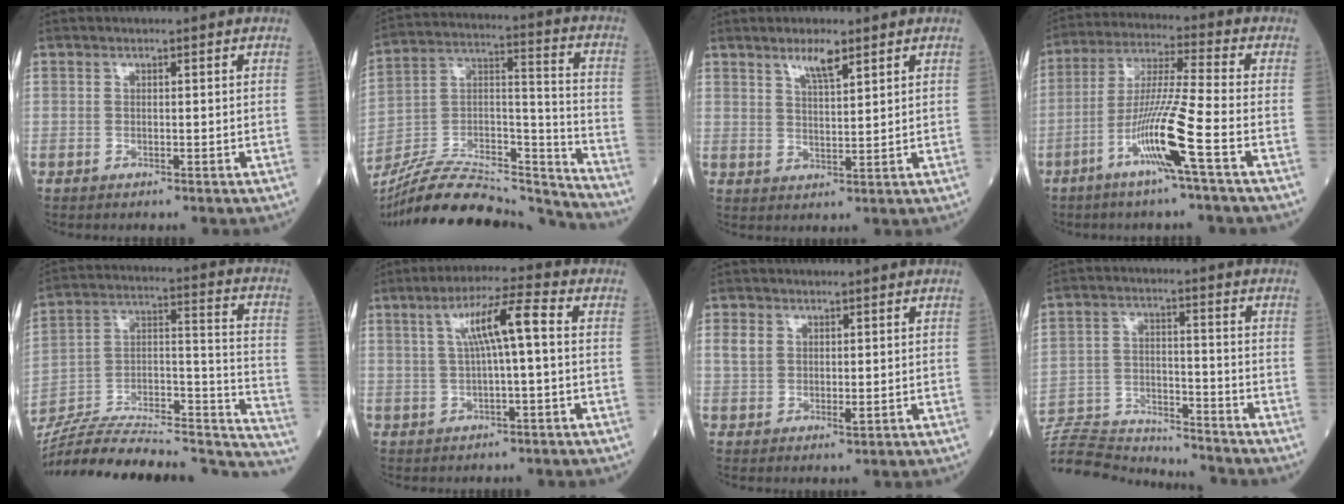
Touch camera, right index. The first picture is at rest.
{"total": 25.0, "force": [-23.5, 3.5, 7.7], "torque": [-0.136, 0.022, -0.381]}
{"total": 4.1, "force": [3.0, 0.6, 2.7], "torque": [-0.053, -0.001, 0.055]}
{"total": 11.1, "force": [-4.9, -1.3, 9.9], "torque": [-0.194, -0.006, -0.096]}
{"total": 32.2, "force": [-28.2, 6.6, 14.1], "torque": [-0.173, 0.017, -0.416]}
{"total": 7.4, "force": [1.3, 0.3, 7.3], "torque": [-0.130, 0.019, 0.023]}
{"total": 3.7, "force": [1.3, 2.6, 2.3], "torque": [-0.048, 0.002, 0.027]}
{"total": 16.6, "force": [-16.2, 1.5, 2.9], "torque": [-0.060, 0.015, -0.259]}